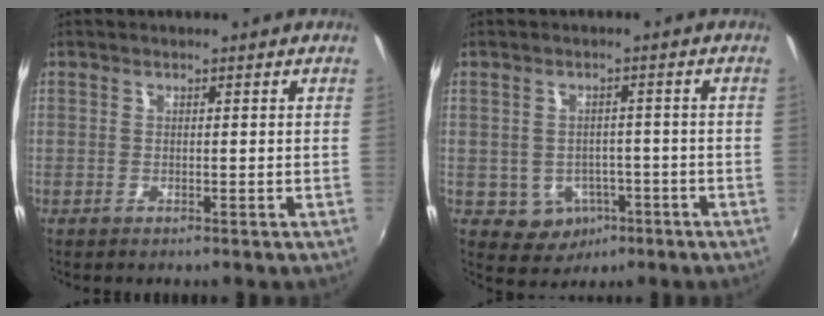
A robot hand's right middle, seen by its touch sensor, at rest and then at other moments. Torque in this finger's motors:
{"motor_torque": [0.18, -0.16, 0.03, 0.00]}